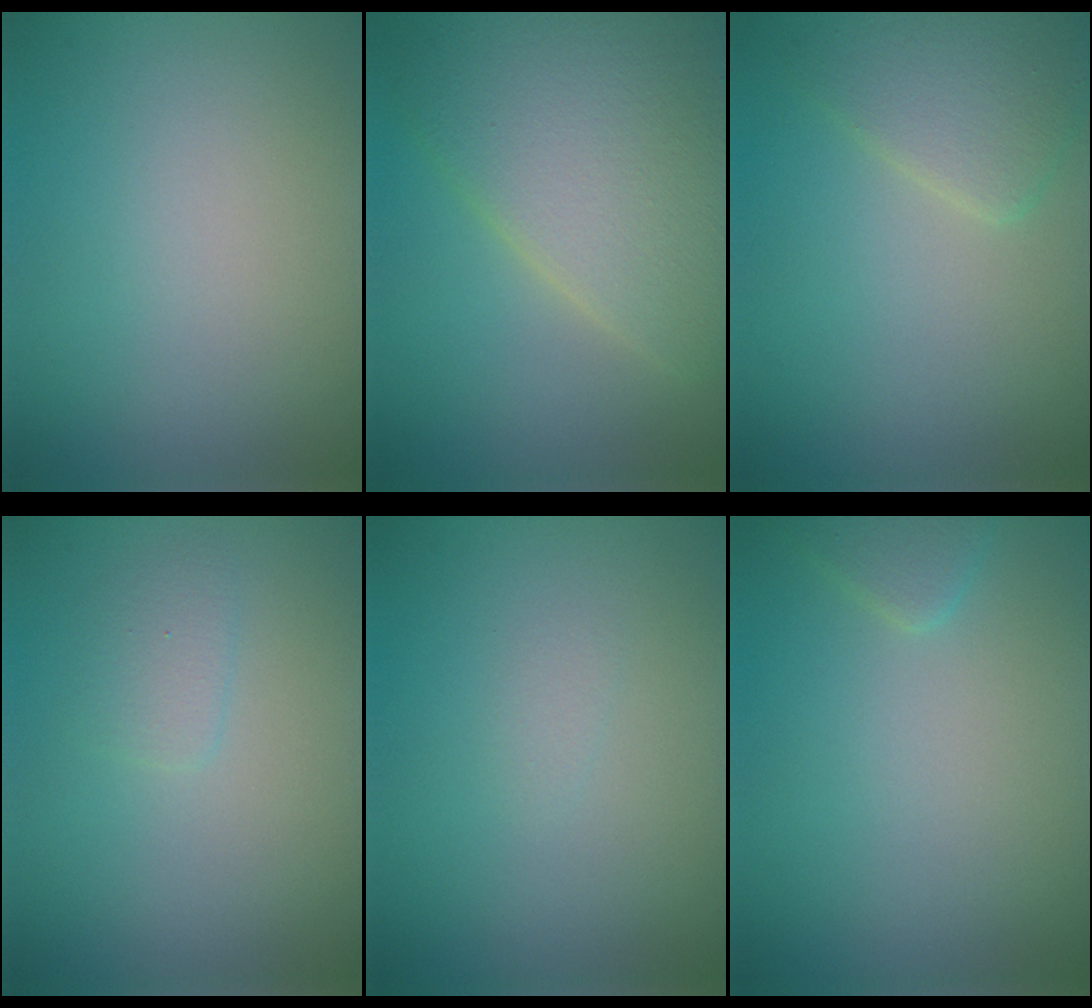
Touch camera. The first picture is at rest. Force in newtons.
{"total": 8.6, "press": 8.6, "slide": 0.4}
{"total": 2.9, "press": 2.9, "slide": 0.1}
{"total": 1.3, "press": 1.3, "slide": 0.1}
{"total": 0.5, "press": 0.5, "slide": 0.1}
{"total": 1.4, "press": 1.4, "slide": 0.1}